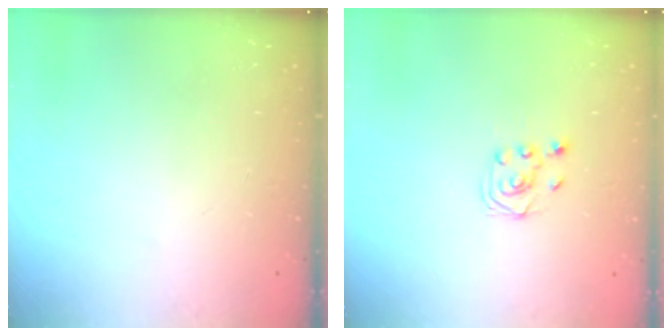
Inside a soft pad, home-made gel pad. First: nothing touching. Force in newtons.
{"total": 2.3, "press": 2.2, "slide": 0.6}